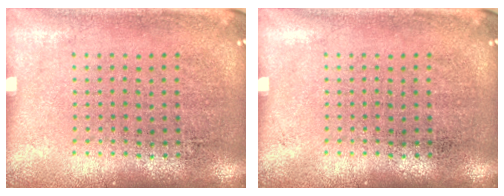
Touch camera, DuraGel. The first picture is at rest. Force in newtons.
{"total": 0.0}